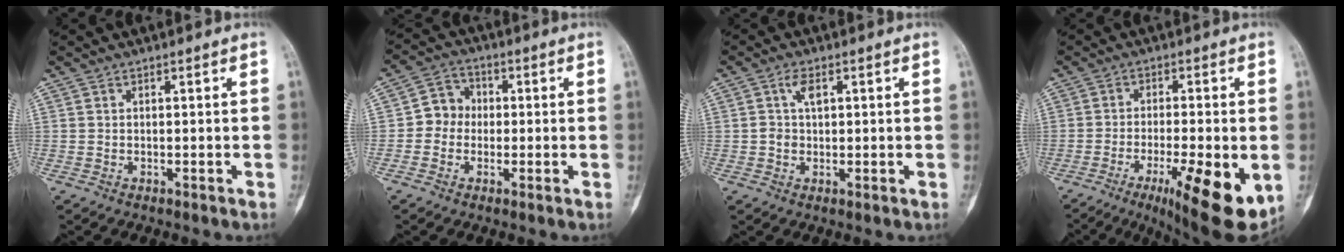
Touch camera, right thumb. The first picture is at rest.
{"total": 5.6, "force": [-0.6, 5.1, 2.3], "torque": [-0.010, 0.017, -0.024]}
{"total": 3.1, "force": [1.1, 2.0, 2.1], "torque": [-0.031, 0.006, 0.021]}
{"total": 15.8, "force": [-5.2, 4.0, 14.4], "torque": [-0.177, -0.012, -0.064]}